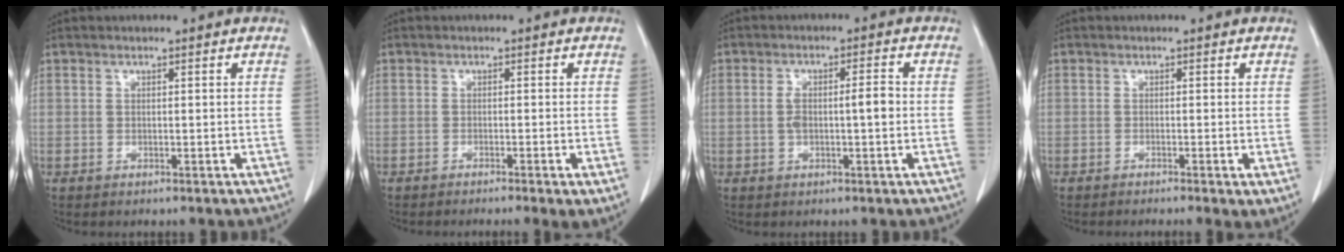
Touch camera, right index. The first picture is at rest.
{"total": 4.1, "force": [-2.4, -0.1, 3.3], "torque": [-0.037, -0.012, -0.036]}
{"total": 4.7, "force": [-0.2, 1.1, 4.6], "torque": [-0.089, 0.015, -0.001]}
{"total": 2.8, "force": [-1.4, 0.2, 2.4], "torque": [-0.028, -0.008, -0.023]}